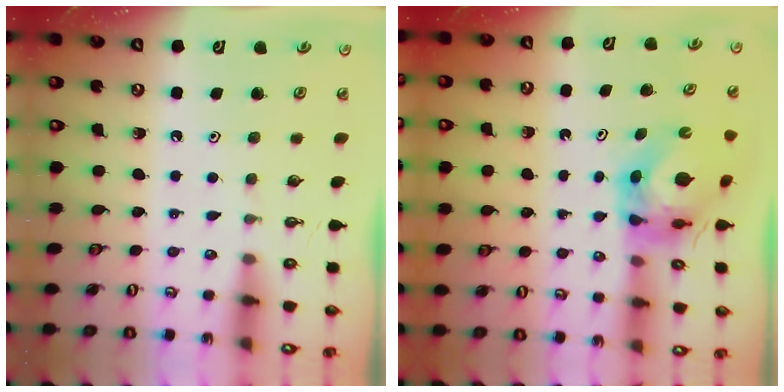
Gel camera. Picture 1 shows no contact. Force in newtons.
{"total": 6.5, "press": 6.4, "slide": 0.5}